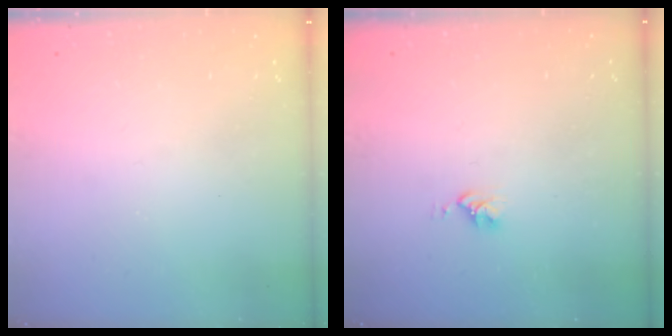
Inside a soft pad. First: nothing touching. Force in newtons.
{"total": 2.8, "press": 2.8, "slide": 0.4}